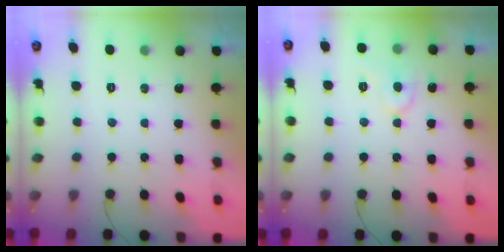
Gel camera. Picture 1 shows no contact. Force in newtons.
{"total": 6.3, "press": 6.3, "slide": 0.6}